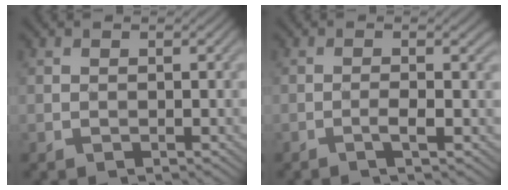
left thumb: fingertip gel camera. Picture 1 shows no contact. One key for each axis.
{"total": 2.5, "fx": -0.9, "fy": -0.1, "fz": 2.4, "tx": -0.042, "ty": 0.009, "tz": -0.021}